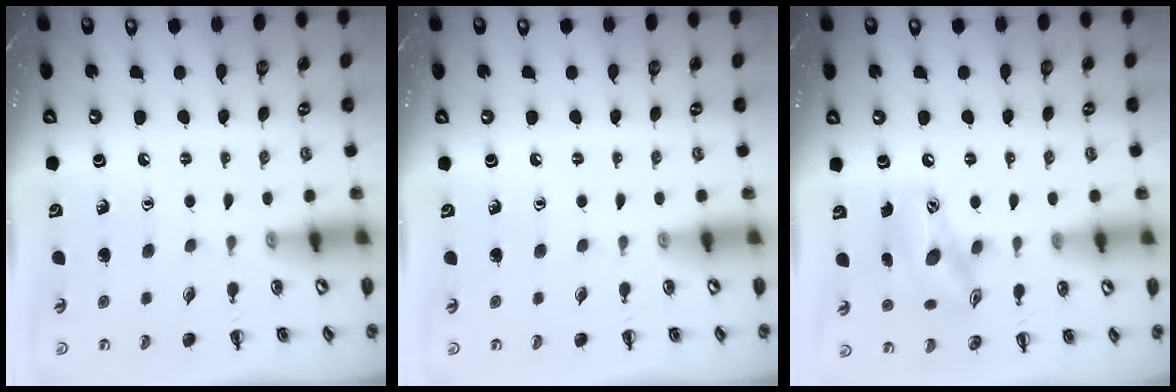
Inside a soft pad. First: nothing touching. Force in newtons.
{"total": 0.0}
{"total": 13.9, "press": 13.6, "slide": 2.7}